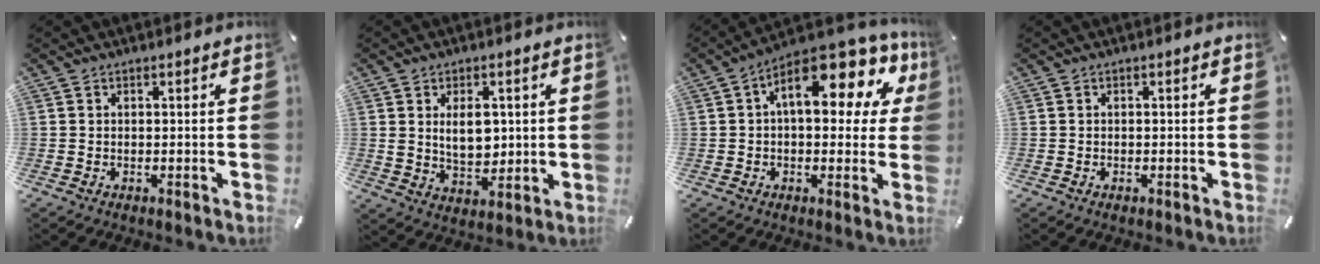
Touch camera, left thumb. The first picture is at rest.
{"total": 8.2, "force": [1.7, 5.2, 6.1], "torque": [-0.100, -0.003, 0.027]}
{"total": 16.4, "force": [6.4, 7.6, 13.0], "torque": [-0.182, -0.039, 0.103]}
{"total": 0.5, "force": [-0.3, 0.3, 0.4], "torque": [-0.008, -0.003, -0.004]}